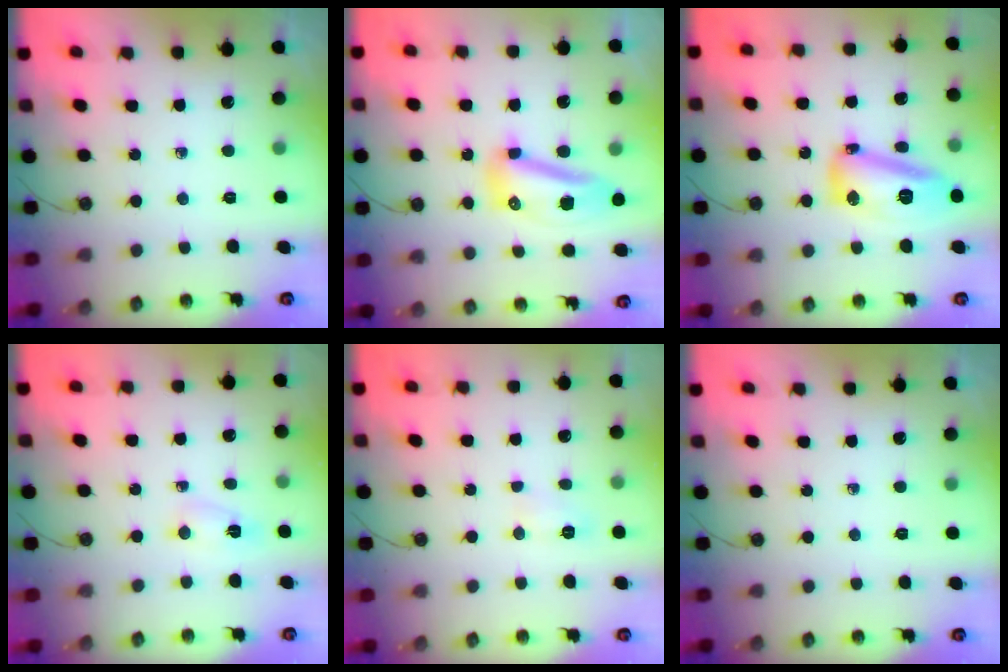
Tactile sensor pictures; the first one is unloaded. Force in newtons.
{"total": 11.9, "press": 11.9, "slide": 0.3}
{"total": 13.9, "press": 13.8, "slide": 1.2}
{"total": 2.2, "press": 2.1, "slide": 0.6}
{"total": 6.0, "press": 5.9, "slide": 0.7}
{"total": 0.0}